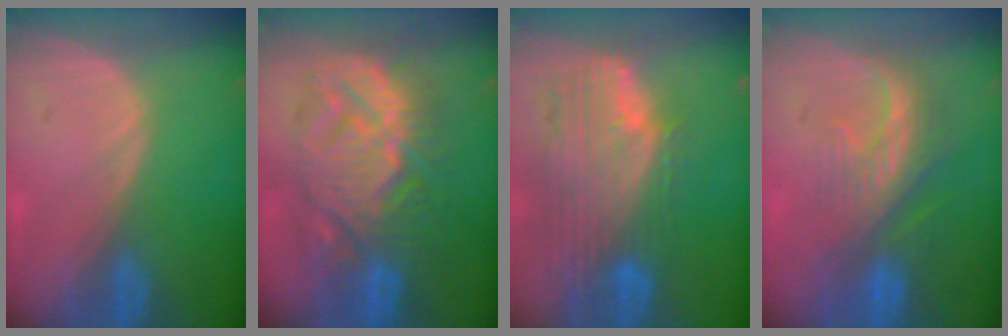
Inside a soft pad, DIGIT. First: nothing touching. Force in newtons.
{"total": 11.5, "press": 11.5, "slide": 1.0}
{"total": 11.7, "press": 10.0, "slide": 6.2}
{"total": 8.2, "press": 7.4, "slide": 3.4}